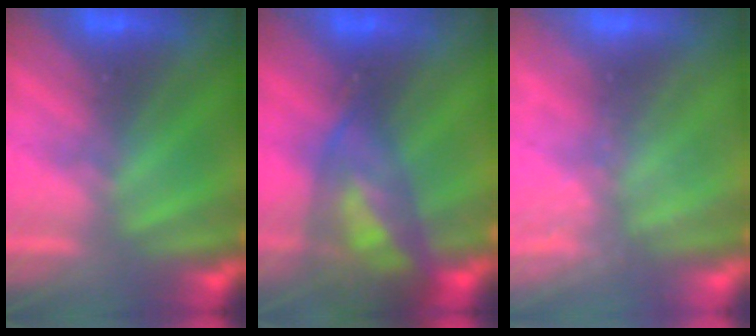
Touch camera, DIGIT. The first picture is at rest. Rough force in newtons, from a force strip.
{"total": 7.5}
{"total": 2.6}